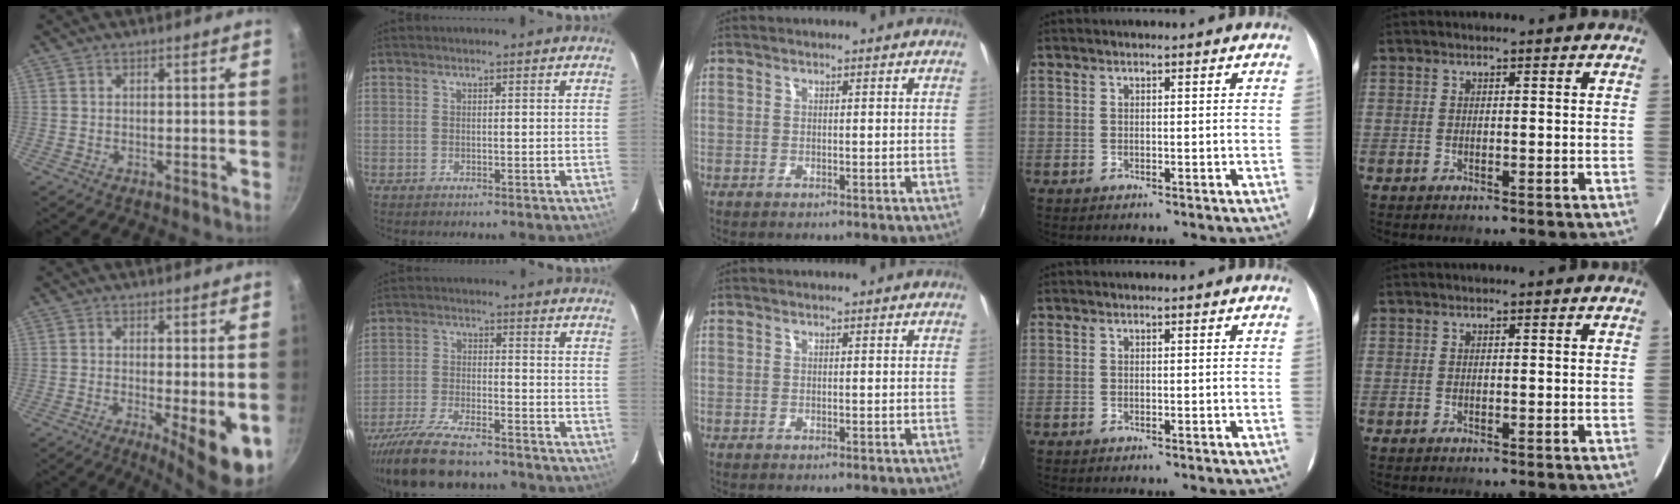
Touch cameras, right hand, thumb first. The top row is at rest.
{"thumb": {"total": 8.7, "force": [-2.3, 1.8, 8.2], "torque": [-0.106, -0.012, -0.024]}, "index": {"total": 16.1, "force": [-13.6, 4.2, 7.4], "torque": [-0.160, -0.030, -0.226]}}